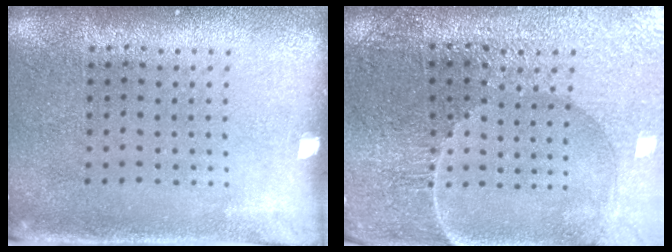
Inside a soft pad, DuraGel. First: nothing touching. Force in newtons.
{"total": 3.5, "press": 3.5, "slide": 0.3}